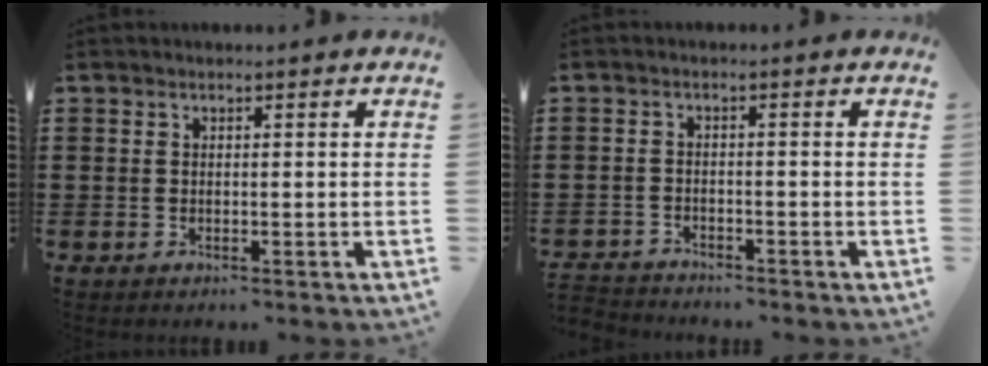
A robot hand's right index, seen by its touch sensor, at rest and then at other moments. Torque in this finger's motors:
{"motor_torque": [-2.14, 0.00, -1.05, -0.21]}